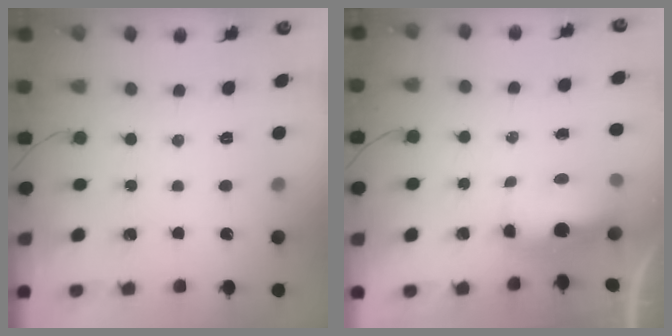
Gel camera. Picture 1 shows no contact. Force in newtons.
{"total": 12.6, "press": 7.9, "slide": 9.8}